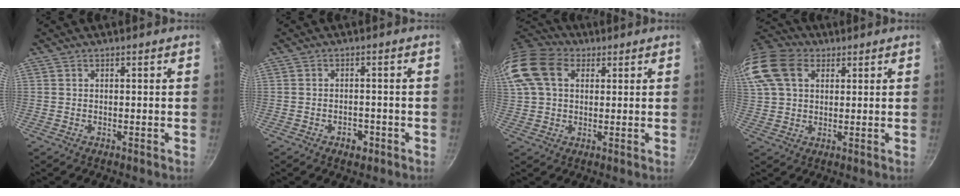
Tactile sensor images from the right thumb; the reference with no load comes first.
{"total": 2.8, "force": [-1.5, 1.8, 1.6], "torque": [-0.014, 0.015, -0.017]}
{"total": 17.6, "force": [5.4, 12.7, 11.0], "torque": [-0.247, 0.029, 0.087]}
{"total": 18.8, "force": [6.9, 13.4, 11.3], "torque": [-0.263, 0.032, 0.122]}